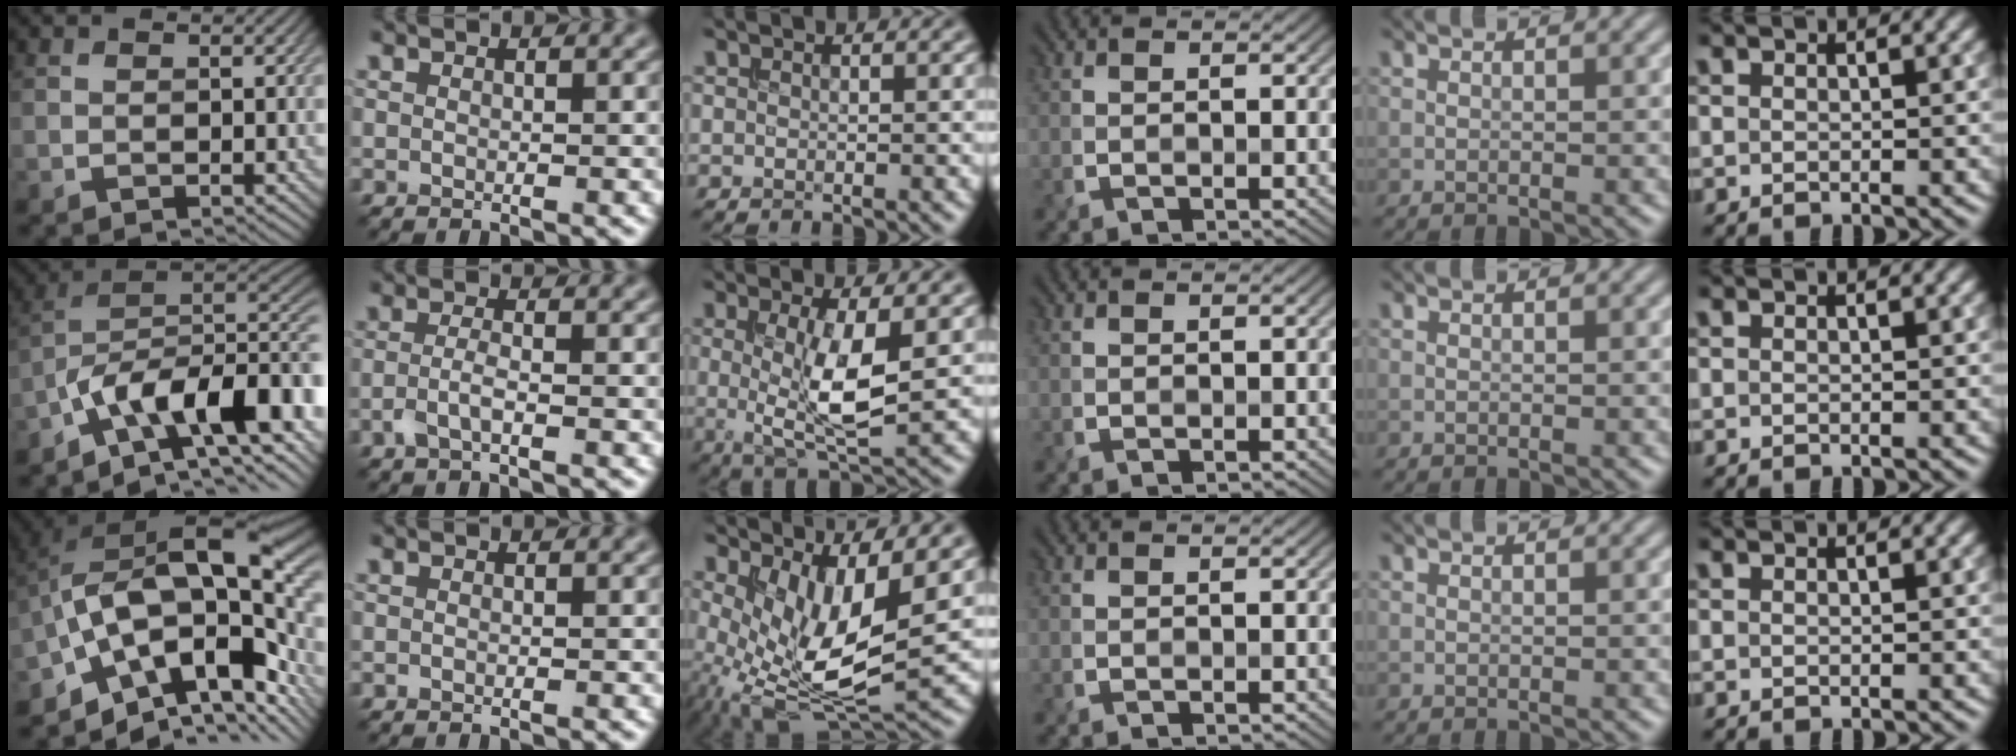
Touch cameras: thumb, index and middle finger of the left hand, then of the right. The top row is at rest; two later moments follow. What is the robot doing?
{"motion": "insert", "object": "bucket"}